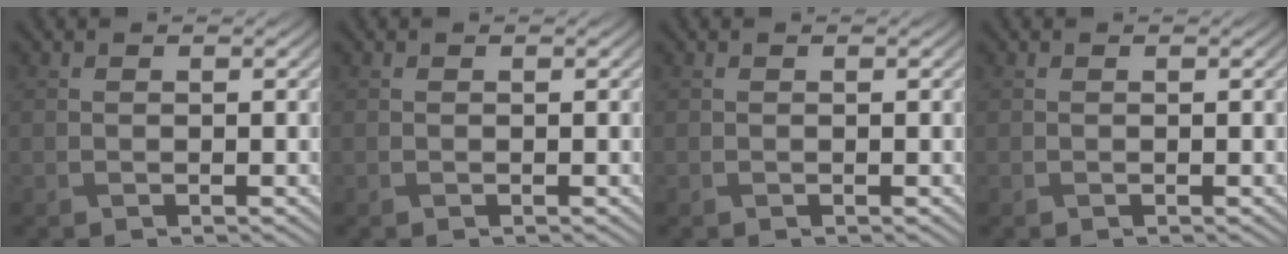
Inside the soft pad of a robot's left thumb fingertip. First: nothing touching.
{"total": 0.0}
{"total": 0.0}
{"total": 0.0}